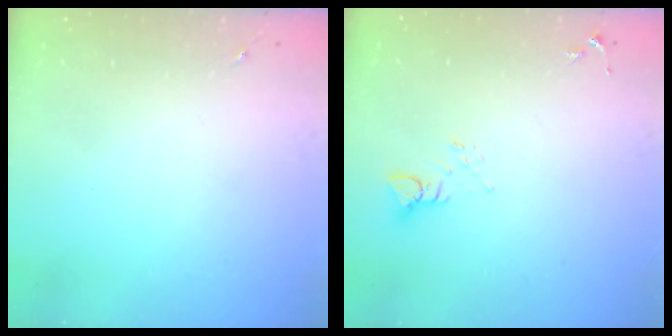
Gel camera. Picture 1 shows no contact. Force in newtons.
{"total": 3.9, "press": 3.9, "slide": 0.4}